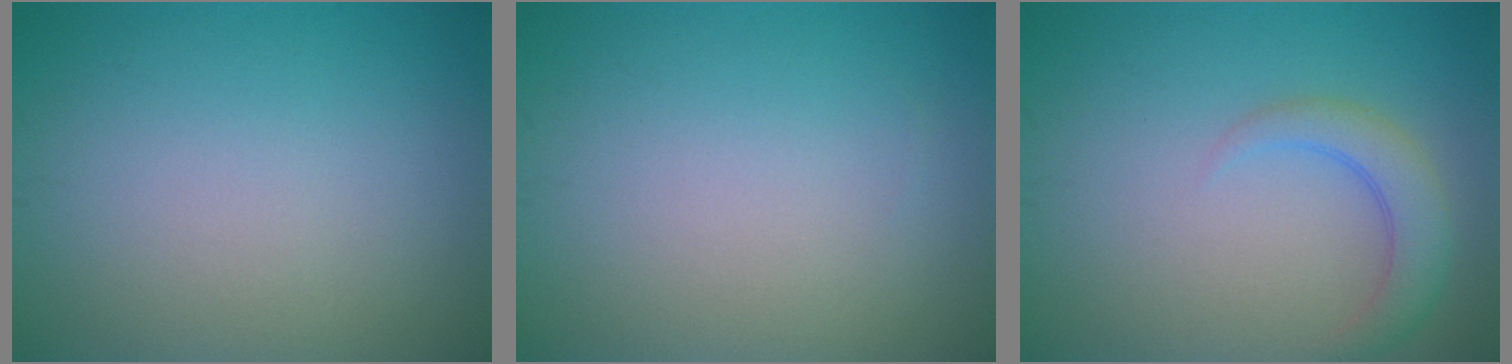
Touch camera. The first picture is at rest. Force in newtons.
{"total": 0.0}
{"total": 2.8, "press": 2.8, "slide": 0.3}